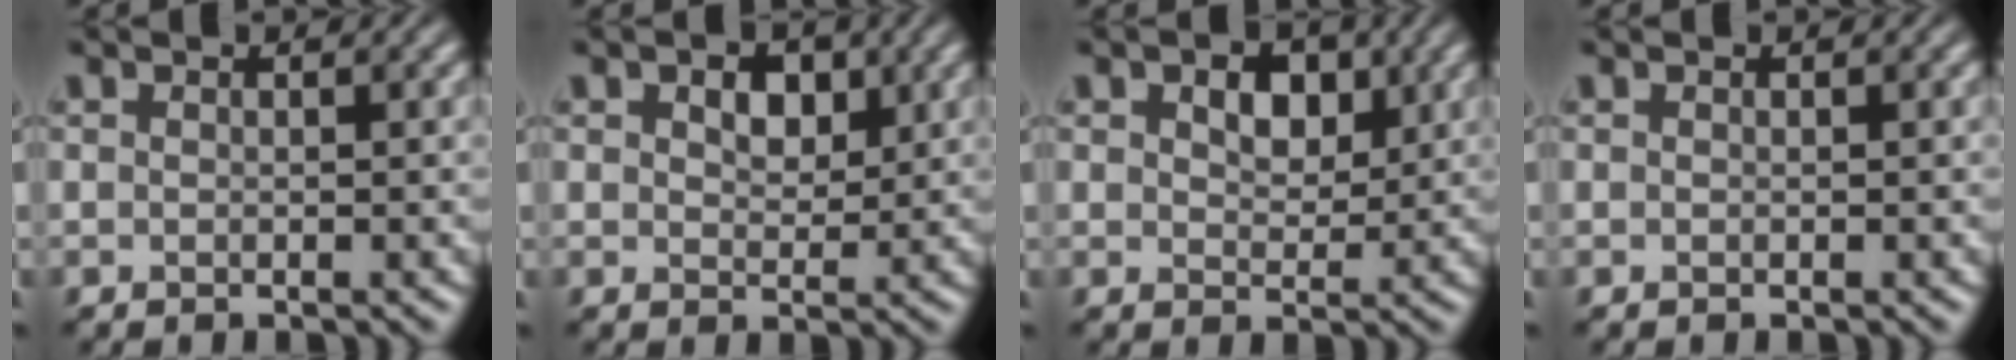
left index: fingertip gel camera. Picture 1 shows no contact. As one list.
[{"total": 3.1, "force": [1.3, 2.0, 2.0], "torque": [-0.033, 0.002, 0.017]}, {"total": 3.9, "force": [1.5, 2.4, 2.6], "torque": [-0.040, 0.002, 0.018]}, {"total": 0.0}]